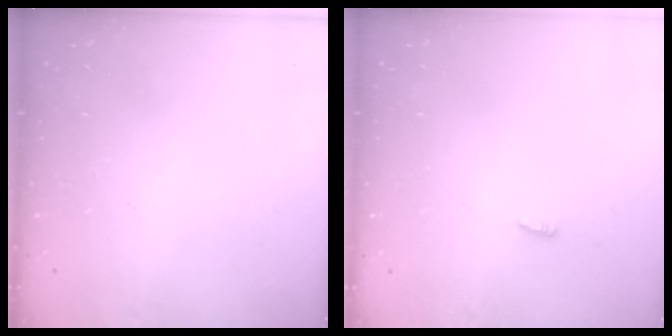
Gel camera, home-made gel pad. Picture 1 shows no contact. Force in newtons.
{"total": 2.8, "press": 2.7, "slide": 0.8}